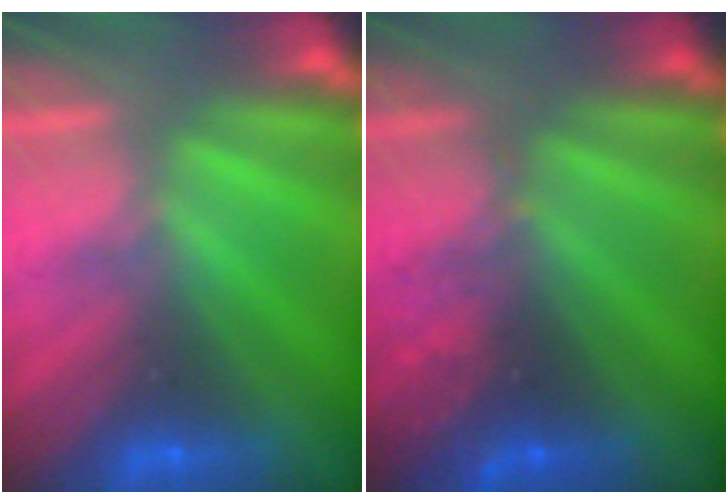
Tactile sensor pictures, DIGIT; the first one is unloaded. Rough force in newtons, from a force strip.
{"total": 2.8}